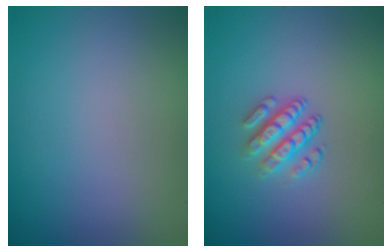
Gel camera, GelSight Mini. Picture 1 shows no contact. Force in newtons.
{"total": 2.9, "press": 2.4, "slide": 1.6}